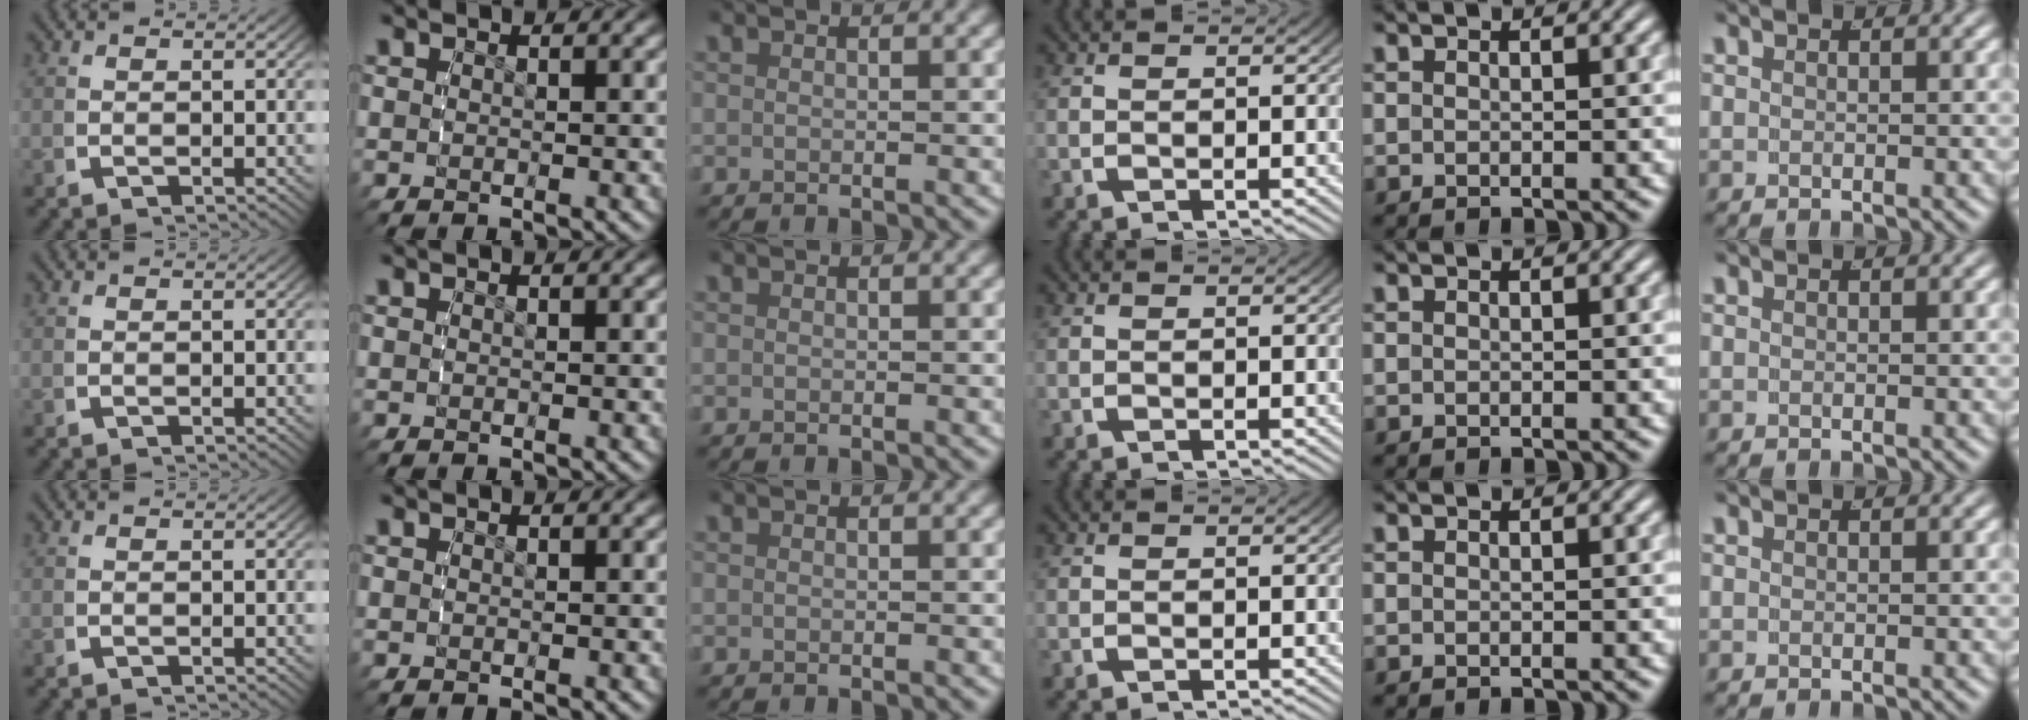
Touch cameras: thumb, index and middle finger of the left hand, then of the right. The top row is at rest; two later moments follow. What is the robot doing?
{"motion": "reach", "object": "markers"}